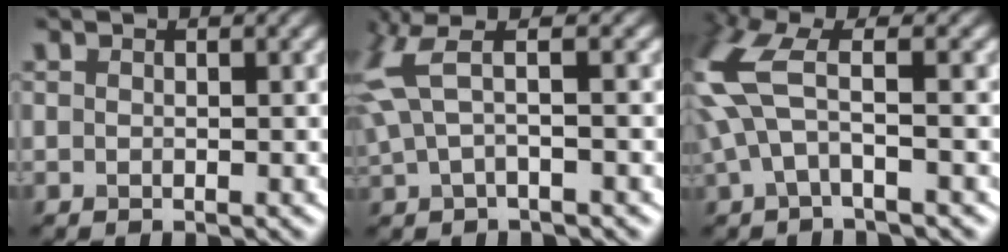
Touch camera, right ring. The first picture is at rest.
{"total": 3.5, "force": [1.2, 0.9, 3.2], "torque": [-0.077, 0.009, 0.021]}
{"total": 5.6, "force": [0.9, 1.9, 5.2], "torque": [-0.140, 0.005, 0.012]}